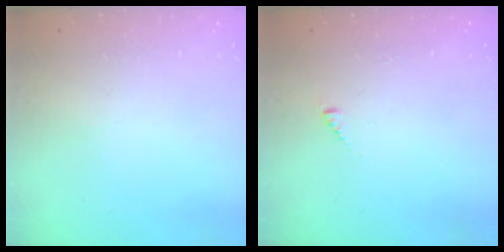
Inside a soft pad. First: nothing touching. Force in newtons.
{"total": 2.0, "press": 2.0, "slide": 0.3}